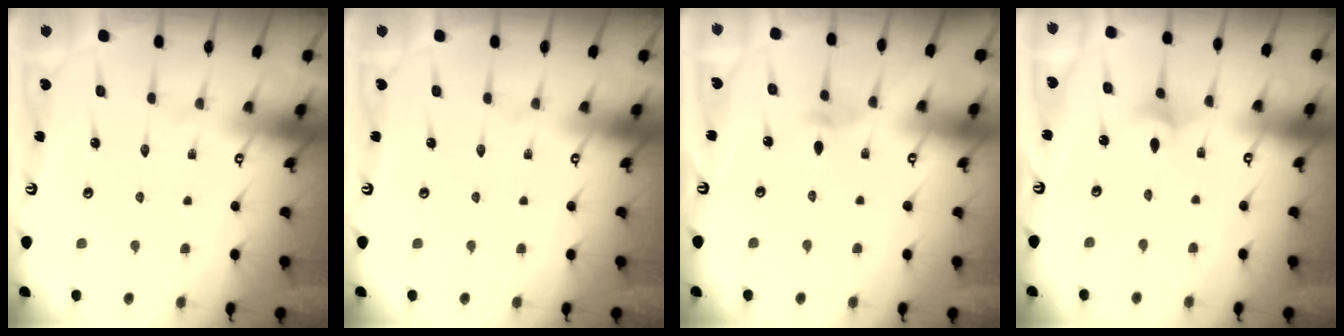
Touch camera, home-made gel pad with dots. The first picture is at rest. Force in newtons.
{"total": 0.0}
{"total": 2.5, "press": 2.4, "slide": 0.6}
{"total": 3.0, "press": 2.9, "slide": 0.5}